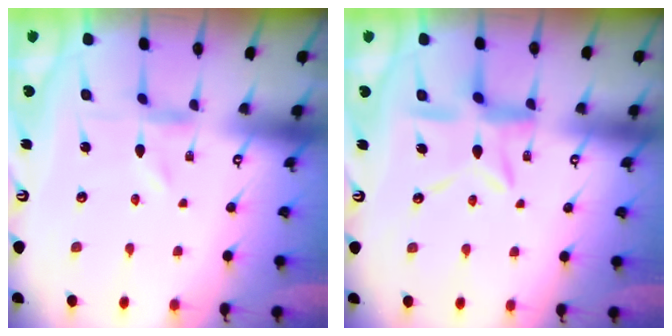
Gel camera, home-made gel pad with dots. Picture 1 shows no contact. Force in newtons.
{"total": 10.3, "press": 10.2, "slide": 1.0}